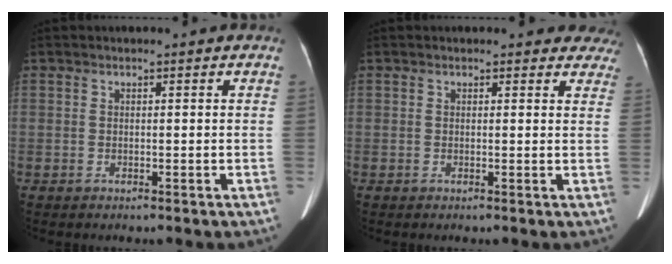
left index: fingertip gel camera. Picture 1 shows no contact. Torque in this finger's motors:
{"motor_torque": [0.20, -0.35, 0.03, 0.00]}